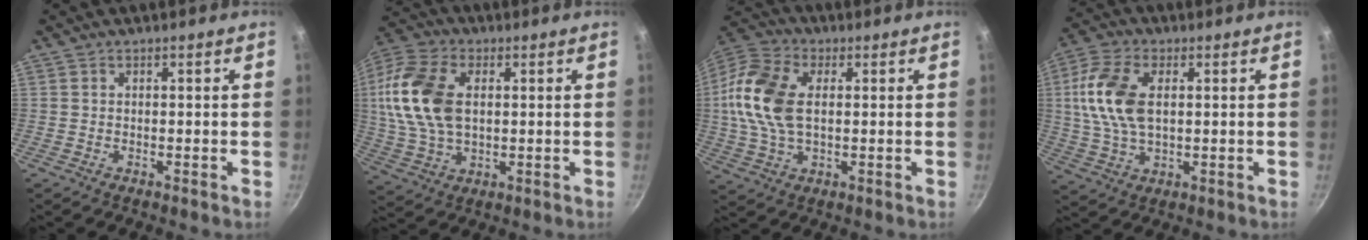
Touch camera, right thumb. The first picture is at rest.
{"total": 16.6, "force": [2.3, 10.4, 12.7], "torque": [-0.246, 0.009, 0.040]}
{"total": 14.9, "force": [1.6, 9.0, 11.7], "torque": [-0.225, 0.016, 0.017]}
{"total": 12.8, "force": [2.0, 7.3, 10.3], "torque": [-0.202, 0.008, 0.033]}